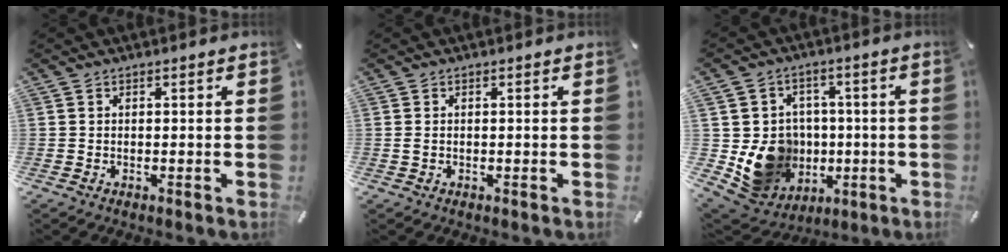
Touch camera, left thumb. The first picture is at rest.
{"total": 1.1, "force": [0.0, 0.5, 1.0], "torque": [-0.019, 0.003, -0.002]}
{"total": 12.9, "force": [-1.8, 12.1, 4.1], "torque": [-0.080, 0.005, -0.014]}